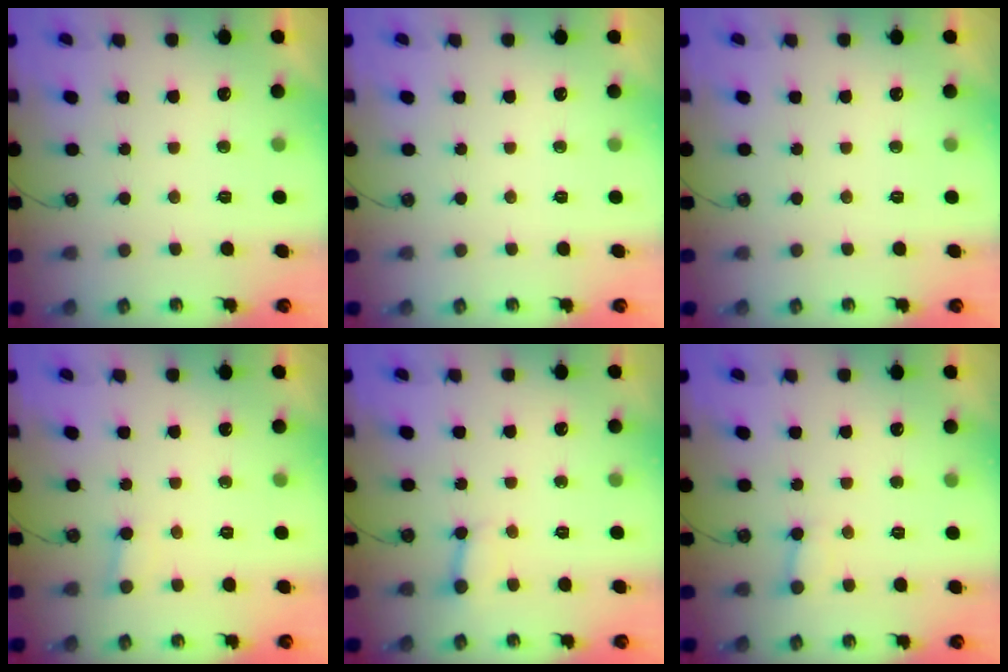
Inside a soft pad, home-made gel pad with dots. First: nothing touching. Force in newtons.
{"total": 0.0}
{"total": 0.0}
{"total": 2.6, "press": 2.6, "slide": 0.1}
{"total": 2.5, "press": 2.5, "slide": 0.2}
{"total": 5.3, "press": 5.3, "slide": 0.3}